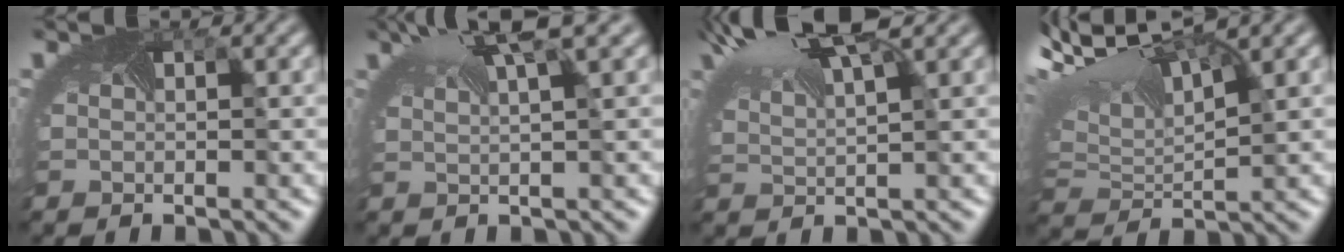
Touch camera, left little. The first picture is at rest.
{"total": 4.0, "force": [2.9, 0.1, 2.8], "torque": [-0.050, 0.009, 0.055]}
{"total": 8.2, "force": [5.7, 2.5, 5.3], "torque": [-0.125, 0.027, 0.088]}
{"total": 9.5, "force": [4.2, 4.4, 7.2], "torque": [-0.159, 0.011, 0.091]}